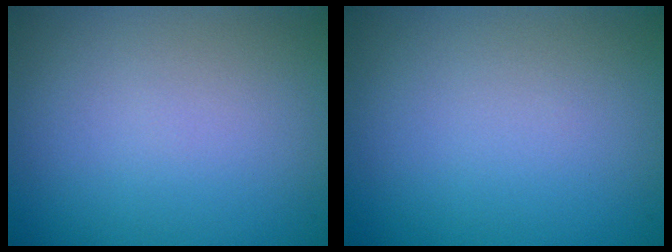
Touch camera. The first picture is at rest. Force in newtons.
{"total": 0.0}